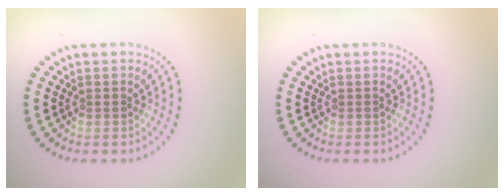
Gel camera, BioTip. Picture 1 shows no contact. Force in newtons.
{"total": 0.0}